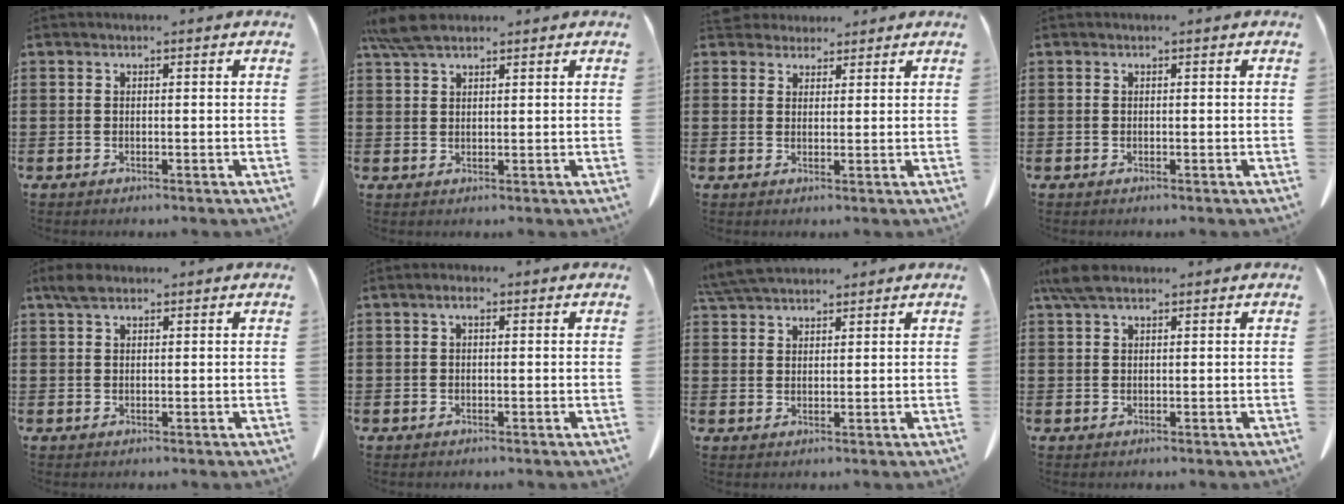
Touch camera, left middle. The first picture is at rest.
{"total": 4.8, "force": [3.7, 1.2, 2.9], "torque": [-0.073, -0.003, 0.068]}
{"total": 3.3, "force": [3.0, 1.2, 0.3], "torque": [-0.007, -0.005, 0.059]}
{"total": 0.0}
{"total": 2.4, "force": [1.6, 1.0, 1.4], "torque": [-0.034, 0.005, 0.031]}
{"total": 1.7, "force": [0.2, 0.8, 1.5], "torque": [-0.032, 0.004, 0.004]}
{"total": 5.4, "force": [4.9, 1.1, 1.9], "torque": [-0.051, -0.008, 0.095]}
{"total": 3.8, "force": [2.4, 1.4, 2.6], "torque": [-0.058, 0.005, 0.047]}